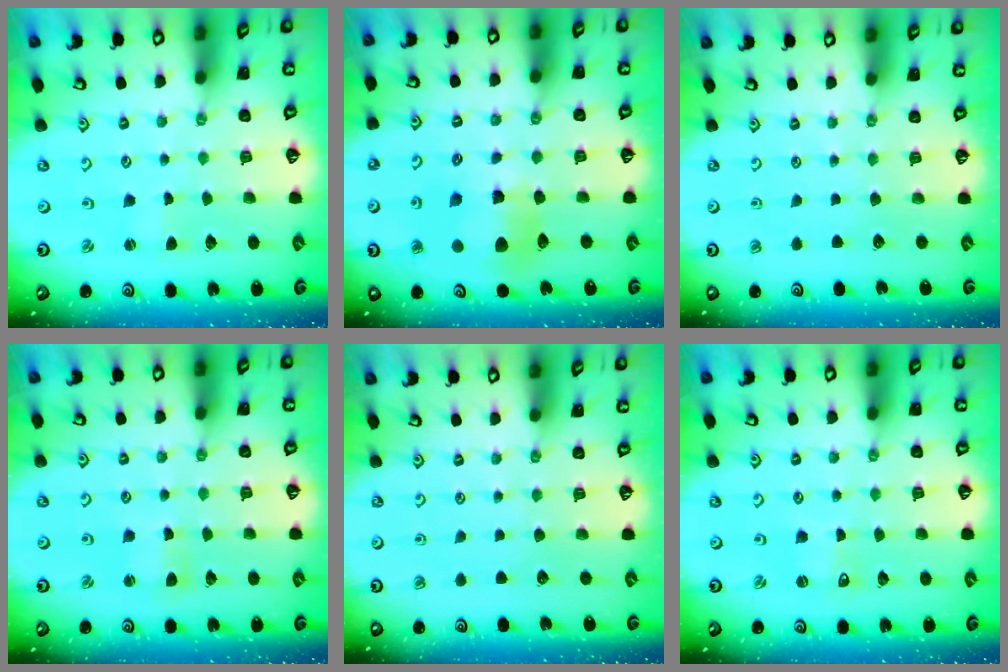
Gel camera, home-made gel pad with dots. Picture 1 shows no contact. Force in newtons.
{"total": 10.2, "press": 10.1, "slide": 1.5}
{"total": 0.0}
{"total": 2.1, "press": 2.1, "slide": 0.4}
{"total": 0.0}
{"total": 0.0}